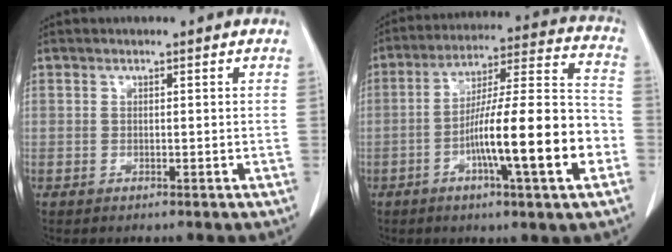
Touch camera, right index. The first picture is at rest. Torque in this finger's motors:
{"motor_torque": [1.97, -0.17, 1.05, 0.19]}